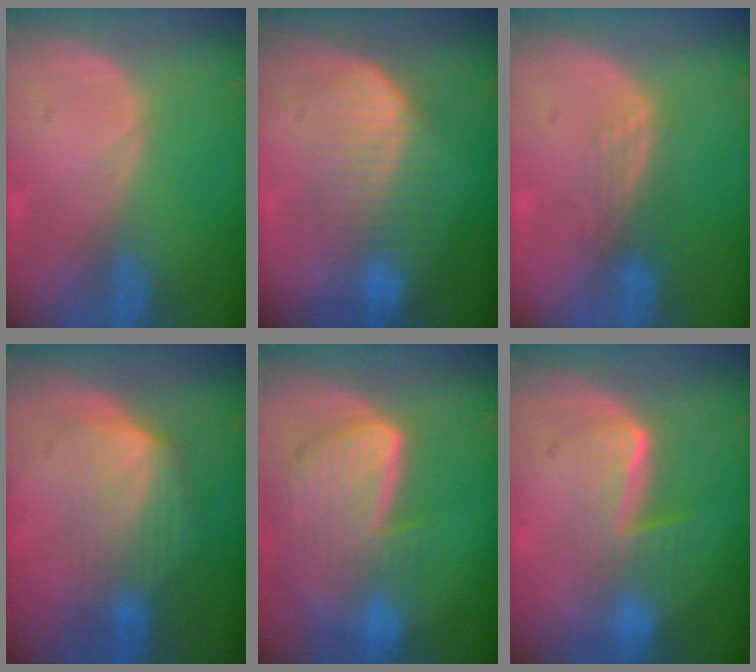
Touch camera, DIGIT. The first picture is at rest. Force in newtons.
{"total": 6.8, "press": 6.6, "slide": 1.4}
{"total": 3.1, "press": 2.6, "slide": 1.6}
{"total": 6.4, "press": 6.4, "slide": 1.0}
{"total": 9.3, "press": 8.1, "slide": 4.6}
{"total": 6.6, "press": 5.9, "slide": 3.0}